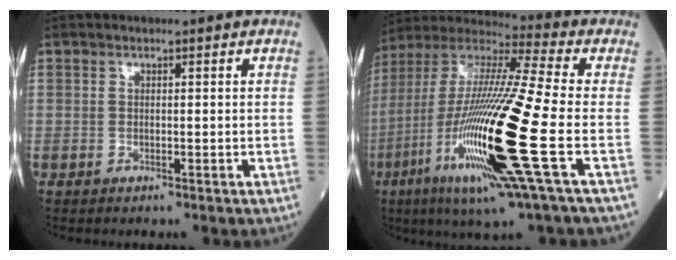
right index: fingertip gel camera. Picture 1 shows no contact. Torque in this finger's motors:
{"motor_torque": [2.14, 0.00, 1.06, 0.21]}